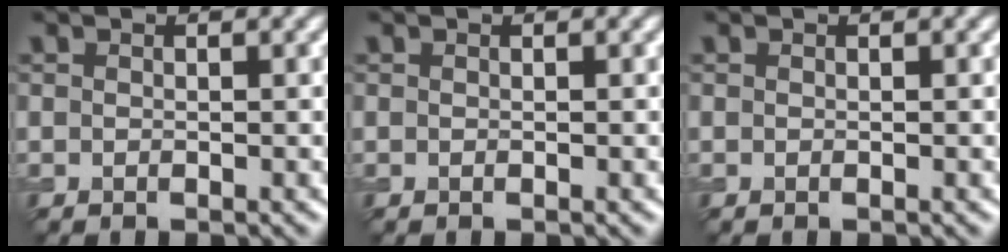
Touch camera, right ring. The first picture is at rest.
{"total": 0.0}
{"total": 0.0}